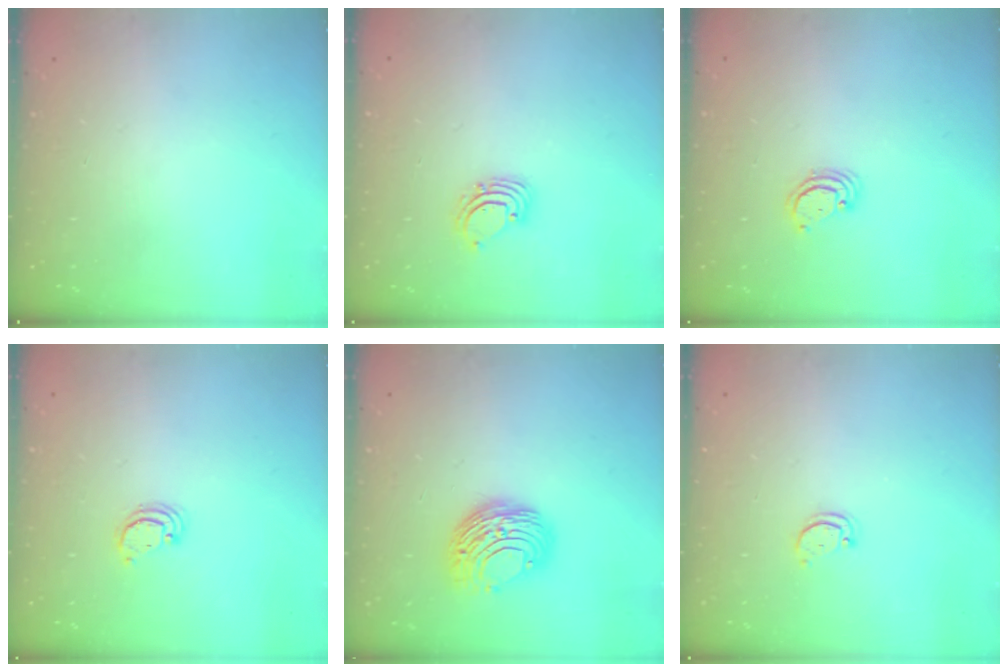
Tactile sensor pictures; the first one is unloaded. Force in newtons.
{"total": 2.6, "press": 2.6, "slide": 0.2}
{"total": 2.6, "press": 2.6, "slide": 0.2}
{"total": 2.4, "press": 2.4, "slide": 0.2}
{"total": 9.2, "press": 9.2, "slide": 0.4}
{"total": 2.8, "press": 2.7, "slide": 0.3}